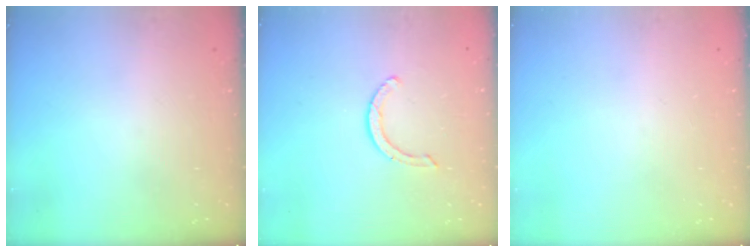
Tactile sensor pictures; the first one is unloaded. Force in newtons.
{"total": 3.1, "press": 3.1, "slide": 0.1}
{"total": 0.0}